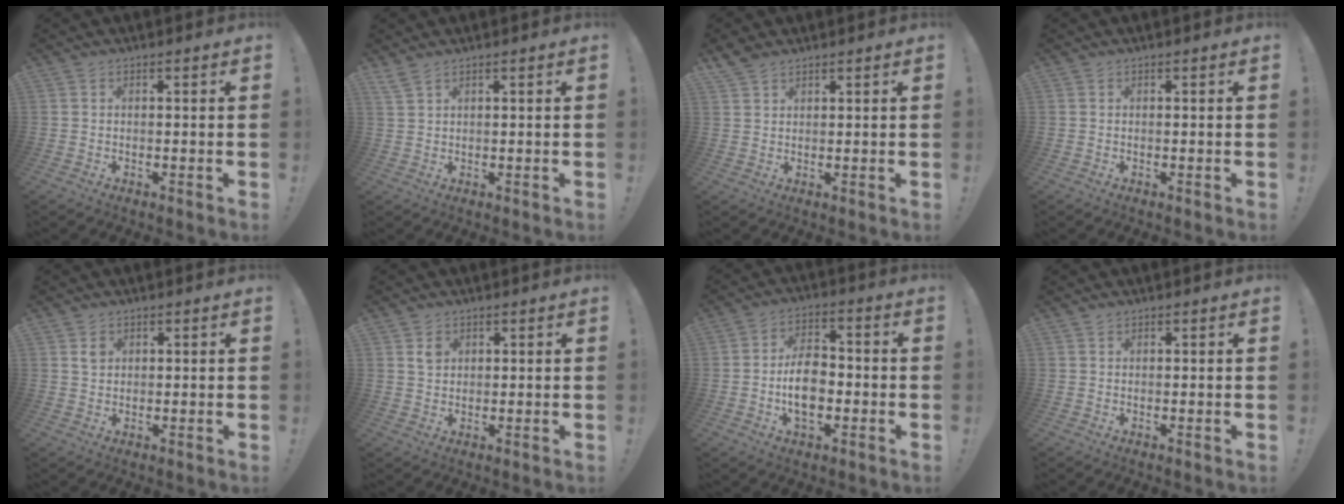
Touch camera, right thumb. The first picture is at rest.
{"total": 2.6, "force": [2.0, 0.7, 1.6], "torque": [-0.035, -0.005, 0.038]}
{"total": 3.8, "force": [3.1, 1.6, 1.3], "torque": [-0.021, -0.016, 0.060]}
{"total": 0.0}
{"total": 2.3, "force": [1.2, 1.9, 0.7], "torque": [0.007, -0.008, 0.018]}
{"total": 3.0, "force": [1.7, 2.3, 0.9], "torque": [0.000, -0.009, 0.028]}
{"total": 10.8, "force": [-2.3, 7.0, 7.9], "torque": [-0.133, 0.010, -0.040]}
{"total": 0.8, "force": [0.6, 0.5, 0.2], "torque": [0.000, -0.002, 0.011]}